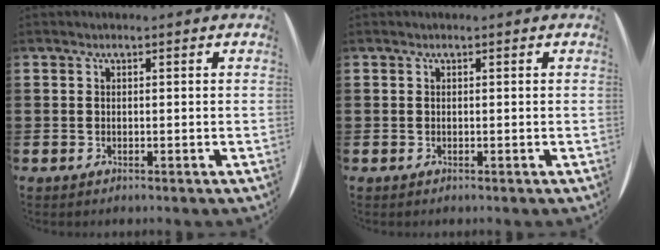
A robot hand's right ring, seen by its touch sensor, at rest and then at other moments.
{"total": 0.0}